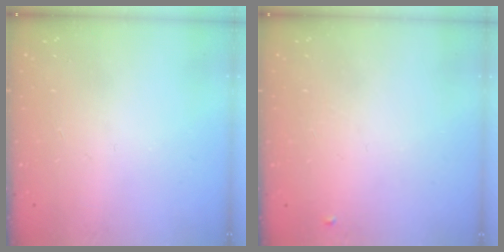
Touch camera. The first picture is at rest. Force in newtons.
{"total": 3.9, "press": 3.8, "slide": 0.6}